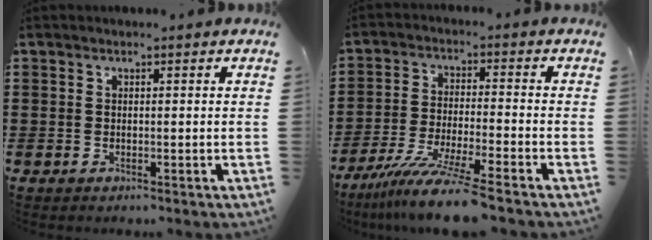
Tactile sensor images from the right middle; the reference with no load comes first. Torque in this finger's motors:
{"motor_torque": [1.22, 0.22, 0.58, 0.21]}